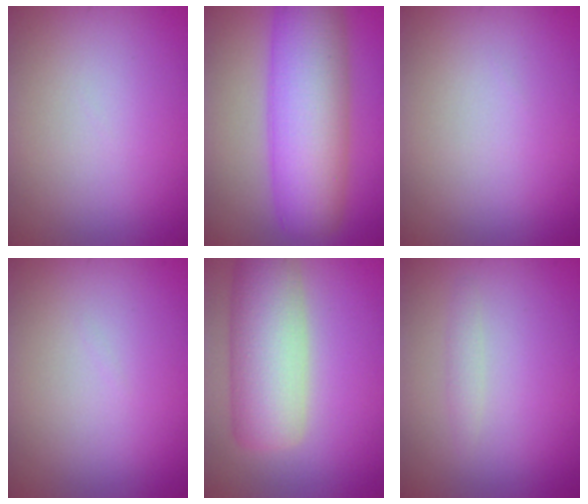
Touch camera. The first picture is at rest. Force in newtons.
{"total": 10.4, "press": 10.4, "slide": 0.3}
{"total": 0.0}
{"total": 0.0}
{"total": 7.9, "press": 7.9, "slide": 0.3}
{"total": 0.9, "press": 0.9, "slide": 0.1}